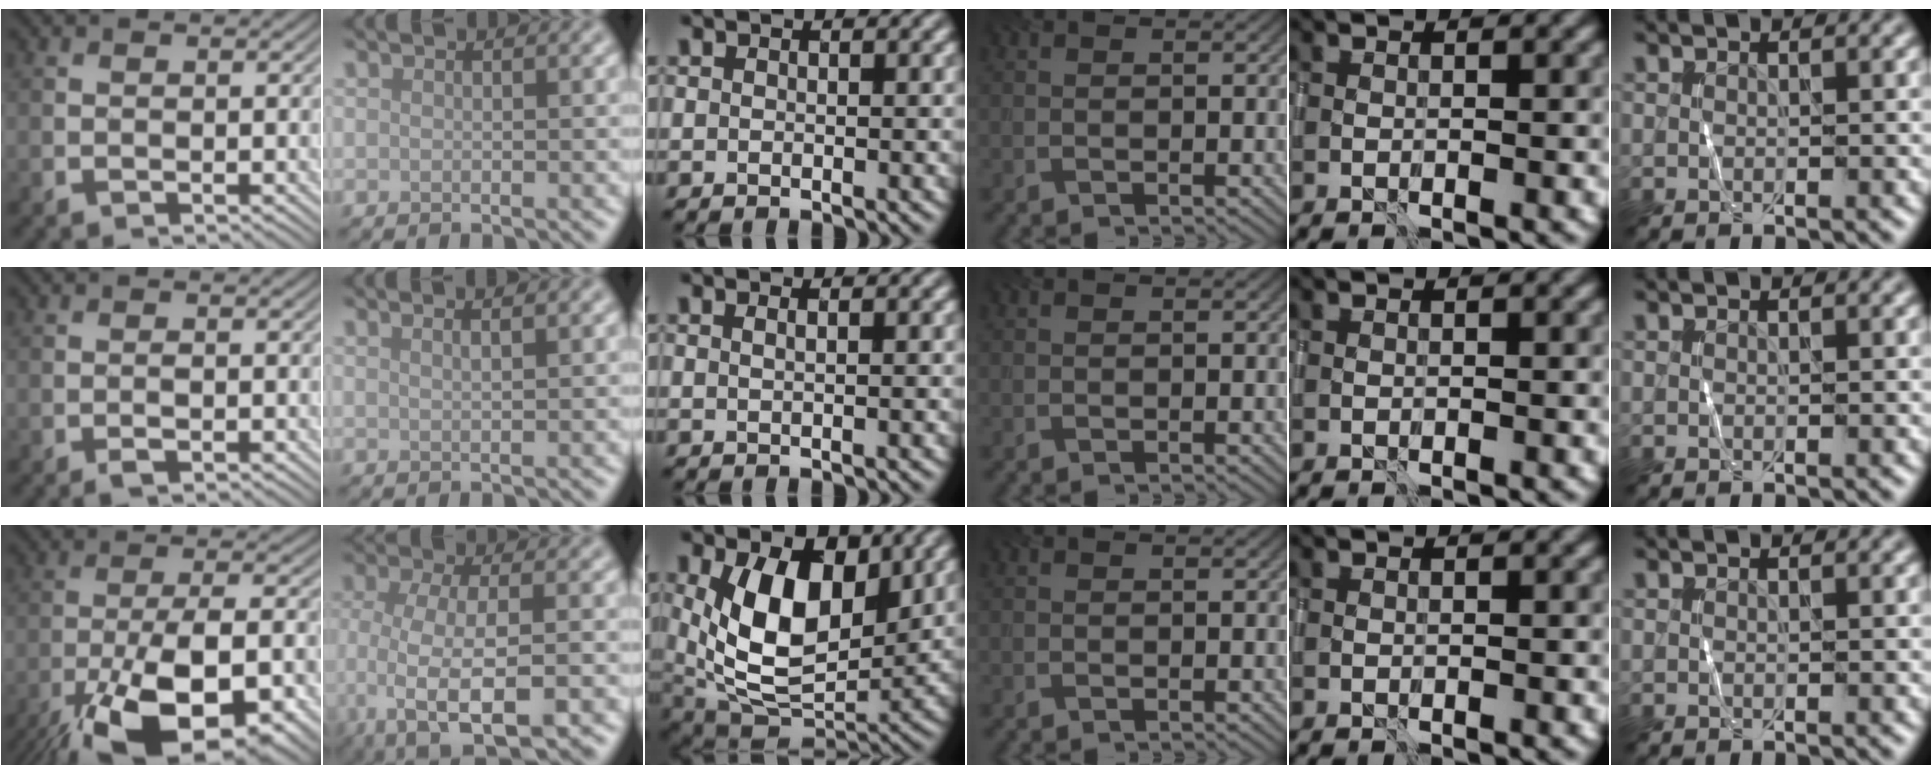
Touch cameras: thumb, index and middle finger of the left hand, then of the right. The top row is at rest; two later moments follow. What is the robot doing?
{"motion": "wrap", "object": "sponge"}